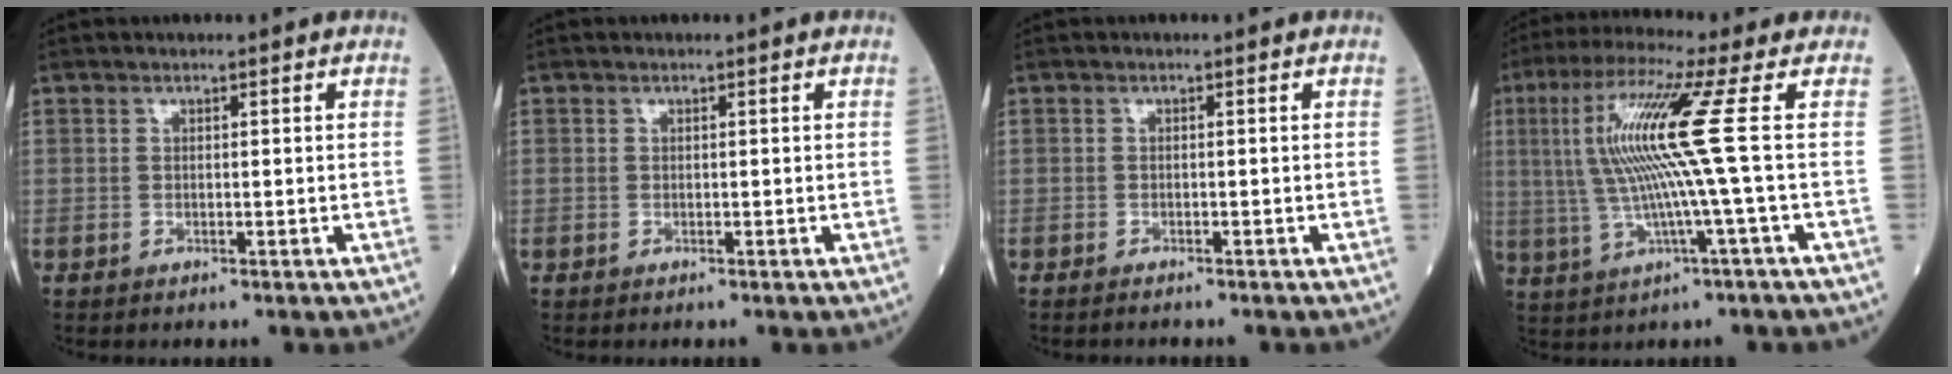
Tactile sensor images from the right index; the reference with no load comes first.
{"total": 0.0}
{"total": 1.1, "force": [-1.0, 0.1, 0.2], "torque": [-0.007, -0.001, -0.016]}
{"total": 11.6, "force": [1.5, -1.7, 11.4], "torque": [-0.231, 0.015, 0.026]}